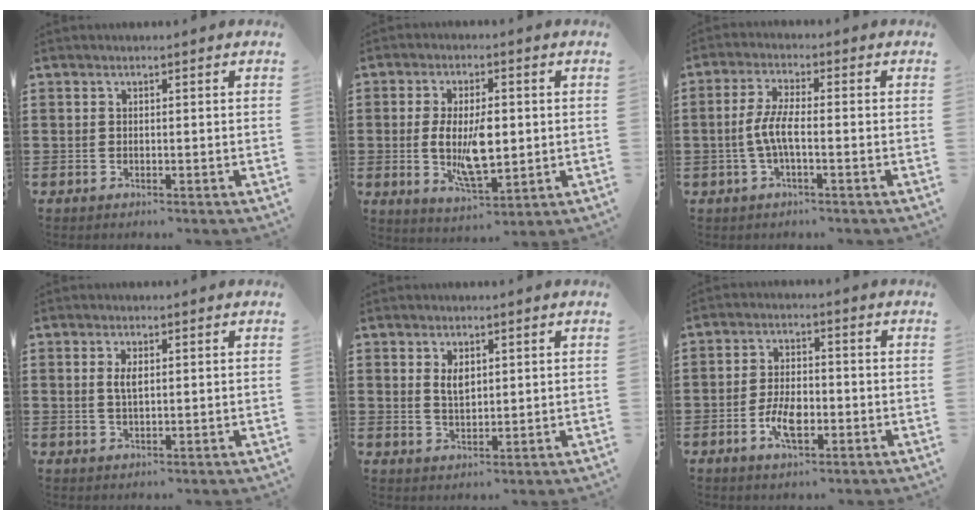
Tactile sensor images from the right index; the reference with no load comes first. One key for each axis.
{"total": 8.5, "fx": -0.2, "fy": 3.6, "fz": 7.7, "tx": -0.152, "ty": 0.000, "tz": -0.009}
{"total": 4.7, "fx": -1.1, "fy": 1.1, "fz": 4.5, "tx": -0.107, "ty": -0.005, "tz": -0.030}
{"total": 2.5, "fx": 0.7, "fy": 1.0, "fz": 2.2, "tx": -0.046, "ty": 0.006, "tz": 0.011}
{"total": 2.9, "fx": 1.4, "fy": 1.6, "fz": 2.1, "tx": -0.036, "ty": 0.003, "tz": 0.023}
{"total": 5.7, "fx": -1.9, "fy": 2.7, "fz": 4.6, "tx": -0.097, "ty": 0.003, "tz": -0.037}